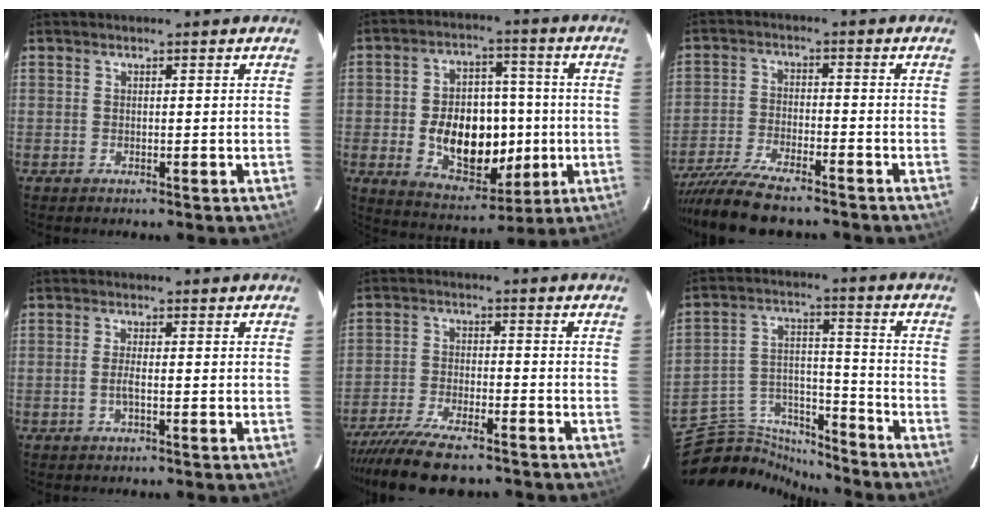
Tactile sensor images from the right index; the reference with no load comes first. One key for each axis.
{"total": 15.9, "fx": -2.2, "fy": 10.9, "fz": 11.4, "tx": -0.217, "ty": 0.013, "tz": -0.010}
{"total": 12.7, "fx": -11.1, "fy": 2.4, "fz": 5.7, "tx": -0.138, "ty": -0.026, "tz": -0.199}
{"total": 2.0, "fx": -0.6, "fy": 0.2, "fz": 1.9, "tx": -0.039, "ty": 0.000, "tz": -0.012}
{"total": 13.0, "fx": -10.9, "fy": 3.2, "fz": 6.2, "tx": -0.144, "ty": -0.023, "tz": -0.189}
{"total": 15.0, "fx": -13.9, "fy": 4.4, "fz": 3.6, "tx": -0.083, "ty": 0.035, "tz": -0.238}